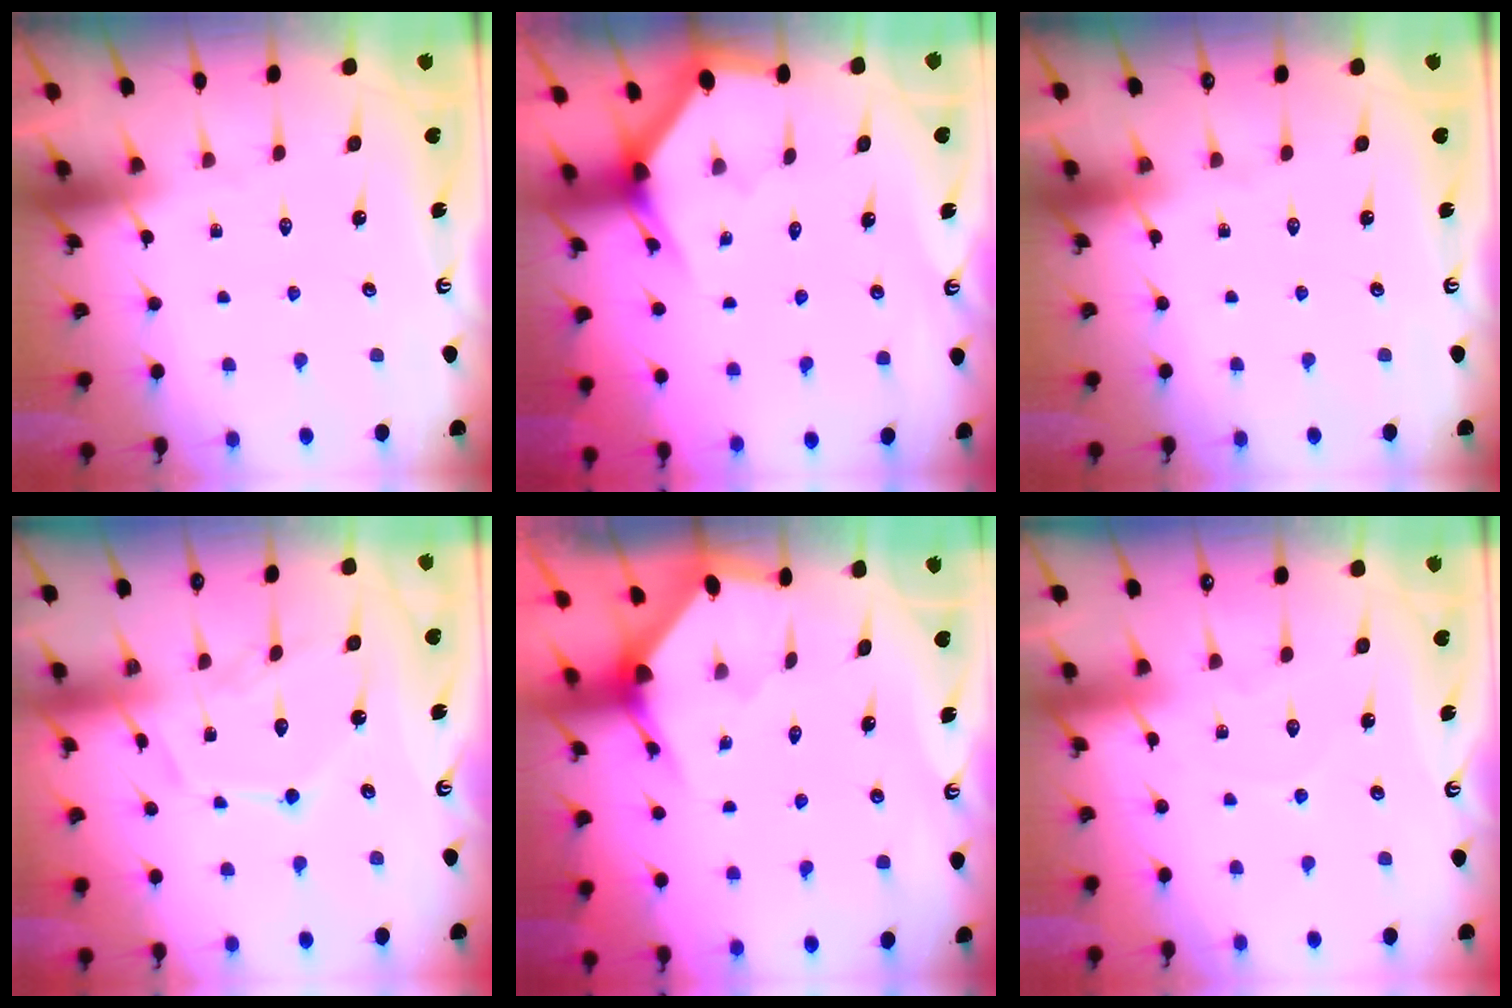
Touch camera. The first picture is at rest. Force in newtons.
{"total": 3.1, "press": 3.1, "slide": 0.1}
{"total": 0.0}
{"total": 11.9, "press": 11.9, "slide": 0.7}
{"total": 3.0, "press": 3.0, "slide": 0.3}
{"total": 3.9, "press": 3.8, "slide": 0.4}